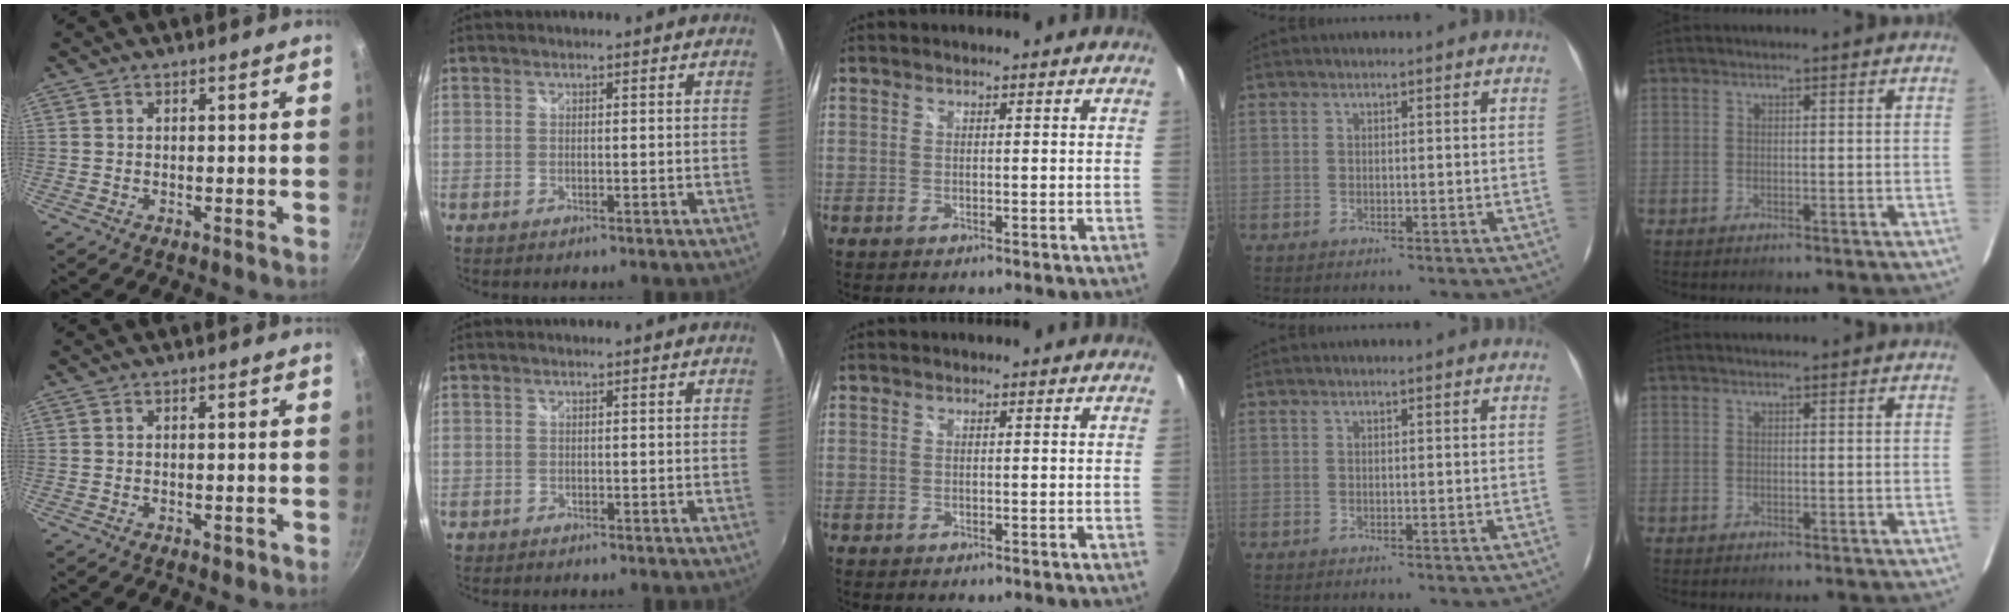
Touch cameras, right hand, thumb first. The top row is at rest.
{"thumb": {"total": 1.1, "force": [-0.5, 0.6, 0.8], "torque": [-0.009, 0.001, -0.006]}, "index": {"total": 0.6, "force": [-0.2, 0.6, 0.0], "torque": [-0.001, 0.000, -0.002]}}